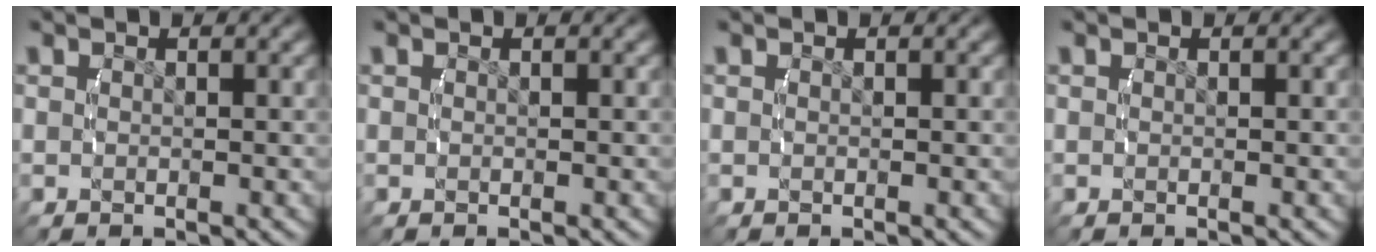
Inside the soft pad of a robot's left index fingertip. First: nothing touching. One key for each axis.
{"total": 0.0}
{"total": 0.0}
{"total": 0.0}